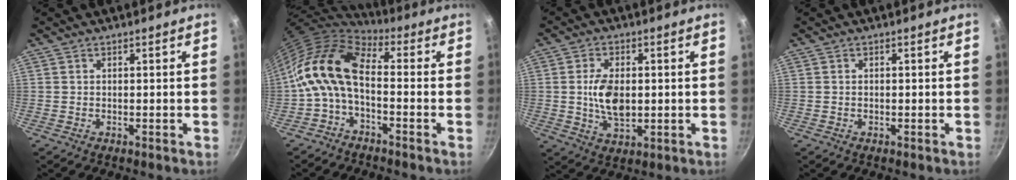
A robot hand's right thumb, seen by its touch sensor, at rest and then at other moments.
{"total": 13.3, "force": [-1.7, 7.1, 11.1], "torque": [-0.210, 0.057, -0.051]}
{"total": 8.2, "force": [0.2, 4.7, 6.7], "torque": [-0.116, -0.005, 0.009]}
{"total": 0.0}